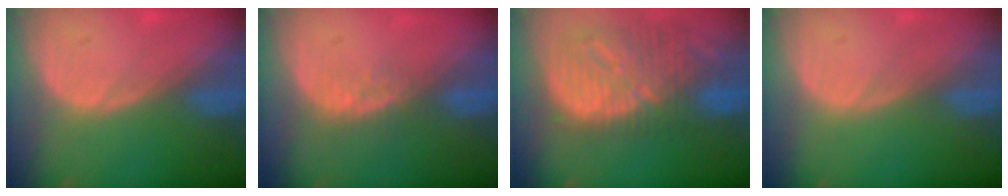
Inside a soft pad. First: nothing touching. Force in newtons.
{"total": 3.2, "press": 2.6, "slide": 1.8}
{"total": 13.3, "press": 11.6, "slide": 6.6}
{"total": 0.0}